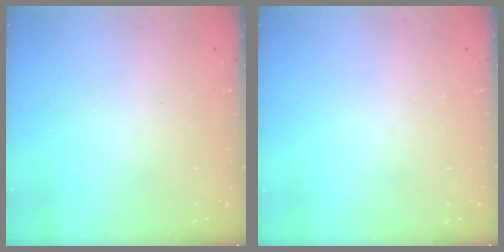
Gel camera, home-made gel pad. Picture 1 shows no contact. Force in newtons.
{"total": 0.0}